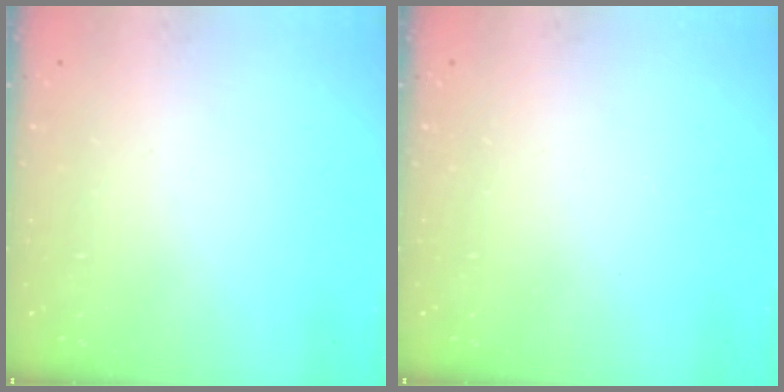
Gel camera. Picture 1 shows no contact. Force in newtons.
{"total": 0.0}